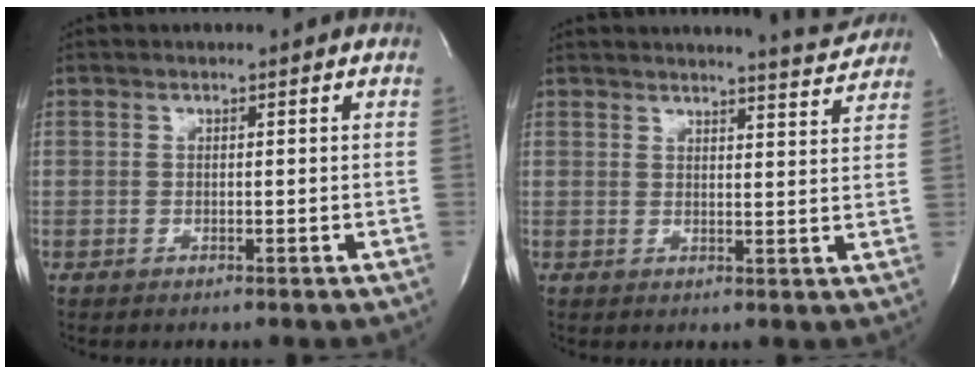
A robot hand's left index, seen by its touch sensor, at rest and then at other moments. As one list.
[{"total": 5.9, "force": [5.9, -0.2, 0.6], "torque": [-0.014, -0.024, 0.062]}]